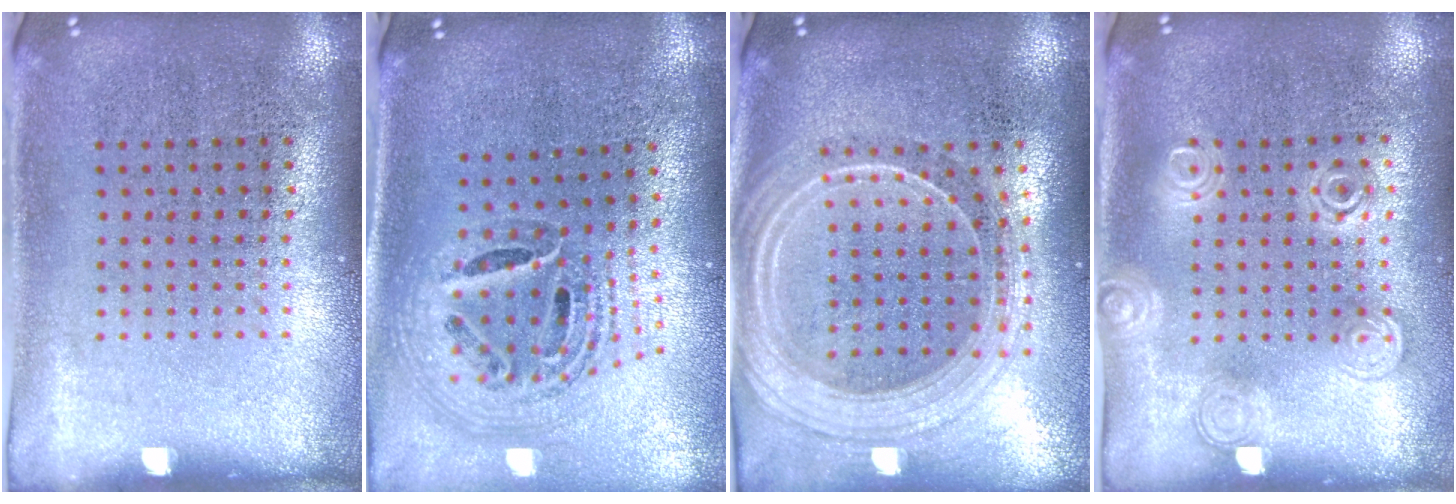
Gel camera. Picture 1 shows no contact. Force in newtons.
{"total": 1.6, "press": 1.4, "slide": 0.8}
{"total": 2.3, "press": 2.0, "slide": 1.1}
{"total": 1.4, "press": 1.3, "slide": 0.4}